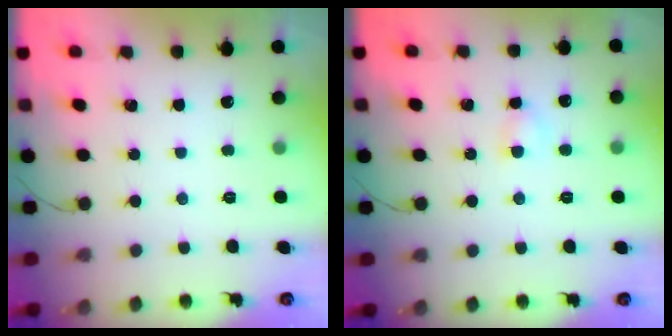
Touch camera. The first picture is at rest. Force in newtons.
{"total": 3.1, "press": 2.9, "slide": 1.1}